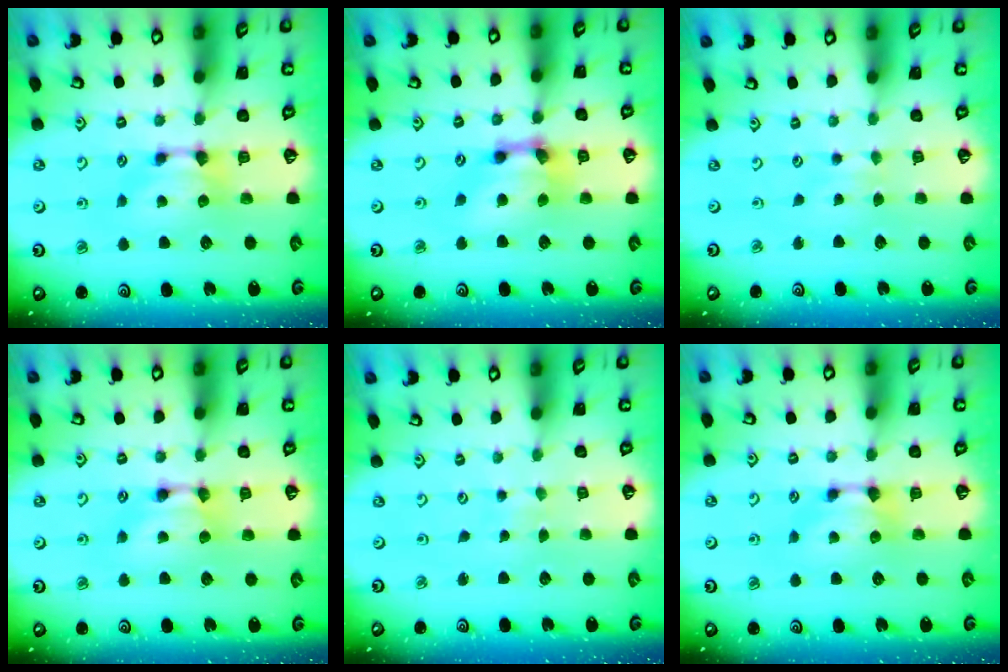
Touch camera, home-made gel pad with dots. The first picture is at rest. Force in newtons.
{"total": 5.5, "press": 4.5, "slide": 3.1}
{"total": 2.8, "press": 2.7, "slide": 0.4}
{"total": 1.6, "press": 1.6, "slide": 0.2}
{"total": 5.1, "press": 5.1, "slide": 0.2}
{"total": 0.0}